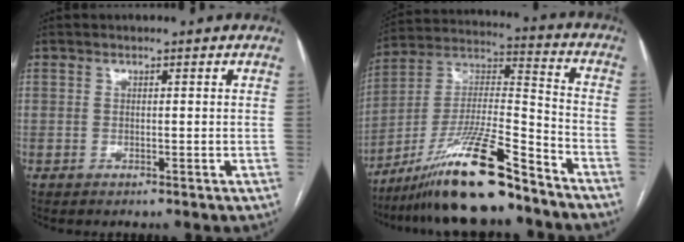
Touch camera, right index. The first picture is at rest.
{"total": 17.4, "force": [-13.2, 1.4, 11.2], "torque": [-0.218, -0.009, -0.237]}